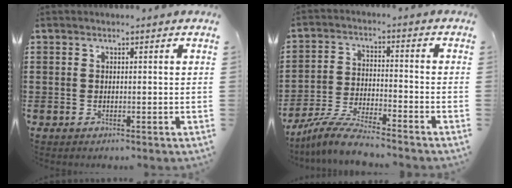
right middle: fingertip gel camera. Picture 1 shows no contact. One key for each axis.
{"total": 7.0, "fx": -6.5, "fy": 0.4, "fz": 2.6, "tx": -0.056, "ty": 0.000, "tz": -0.127}